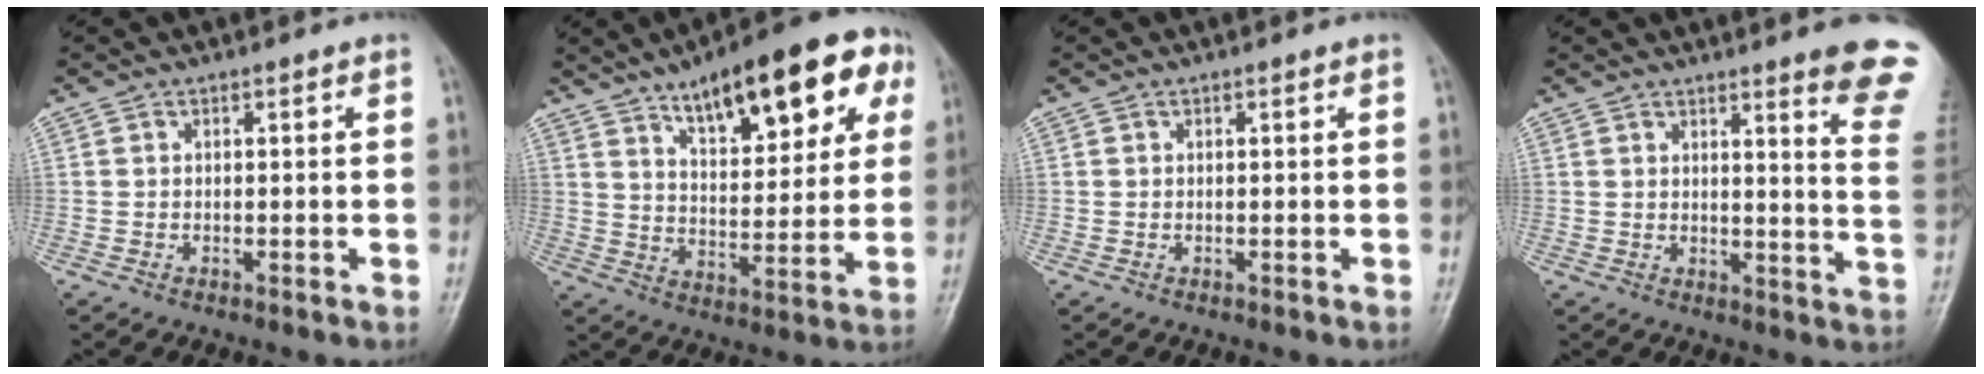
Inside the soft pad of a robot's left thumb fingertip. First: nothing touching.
{"total": 19.8, "force": [10.2, 7.6, 15.2], "torque": [-0.174, -0.018, 0.151]}
{"total": 0.0}
{"total": 12.0, "force": [8.9, 0.7, 8.0], "torque": [-0.074, -0.066, 0.089]}